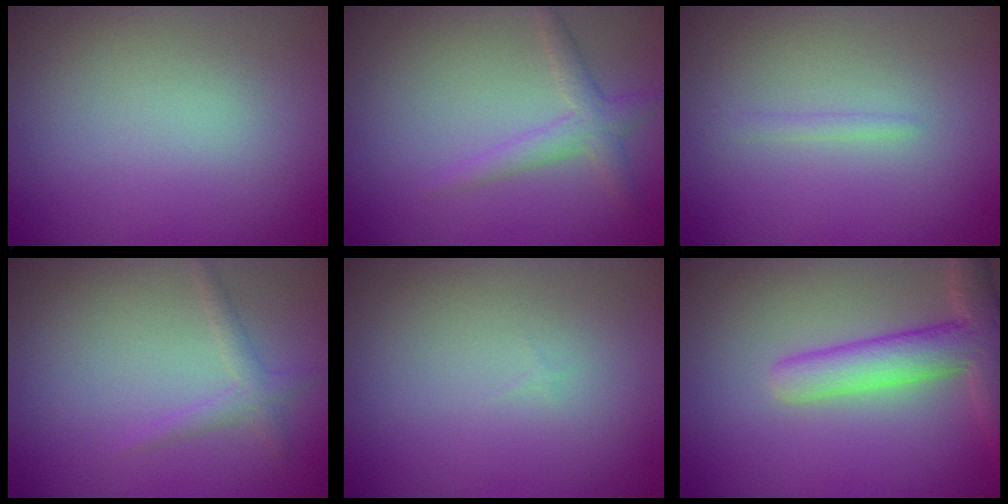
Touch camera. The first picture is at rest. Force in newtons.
{"total": 2.2, "press": 2.2, "slide": 0.1}
{"total": 0.8, "press": 0.7, "slide": 0.1}
{"total": 1.5, "press": 1.5, "slide": 0.0}
{"total": 0.0}
{"total": 5.5, "press": 5.5, "slide": 0.3}